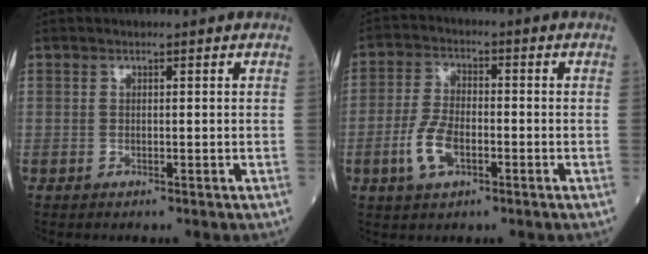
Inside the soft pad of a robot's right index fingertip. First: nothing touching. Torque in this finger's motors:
{"motor_torque": [0.20, -0.17, 0.16, 0.07]}